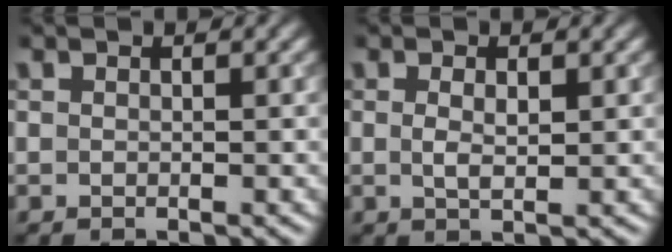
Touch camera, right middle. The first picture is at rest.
{"total": 1.6, "force": [0.3, 0.6, 1.4], "torque": [-0.031, -0.003, 0.005]}